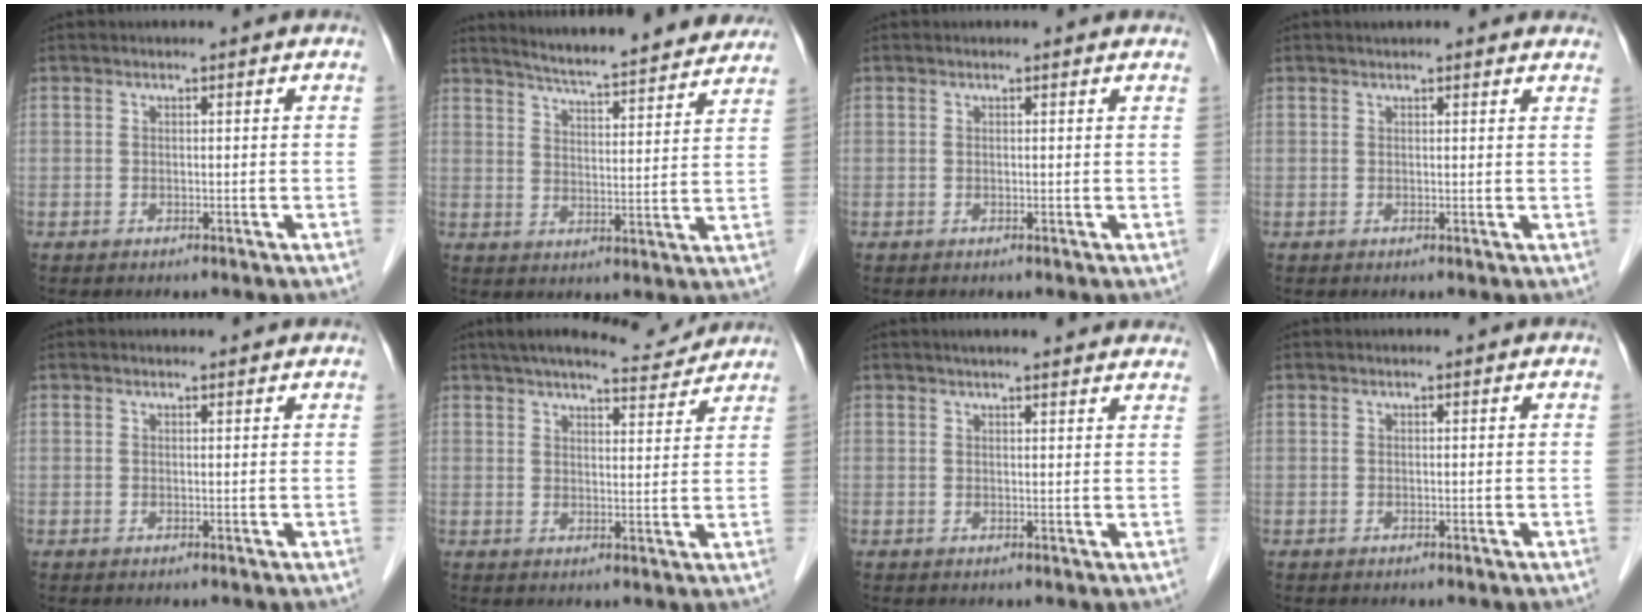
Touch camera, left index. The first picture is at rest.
{"total": 19.2, "force": [17.8, 1.5, 7.1], "torque": [-0.104, -0.010, 0.231]}
{"total": 1.1, "force": [1.1, 0.3, 0.2], "torque": [-0.015, 0.001, 0.006]}
{"total": 6.6, "force": [5.9, 1.4, 2.6], "torque": [-0.031, 0.022, 0.063]}
{"total": 1.6, "force": [1.5, 0.3, 0.4], "torque": [-0.013, 0.007, 0.017]}
{"total": 10.4, "force": [9.5, 1.6, 4.0], "torque": [-0.058, 0.010, 0.124]}
{"total": 12.0, "force": [10.7, 1.5, 5.2], "torque": [-0.059, 0.024, 0.118]}
{"total": 0.0}